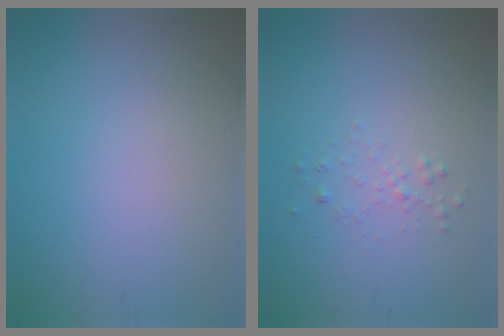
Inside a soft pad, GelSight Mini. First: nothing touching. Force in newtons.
{"total": 0.9, "press": 0.9, "slide": 0.0}